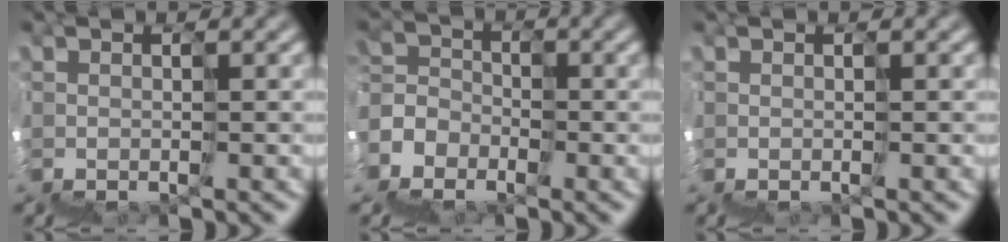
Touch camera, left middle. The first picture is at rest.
{"total": 6.3, "force": [-5.2, 2.9, -2.2], "torque": [0.051, -0.001, -0.093]}
{"total": 0.0}